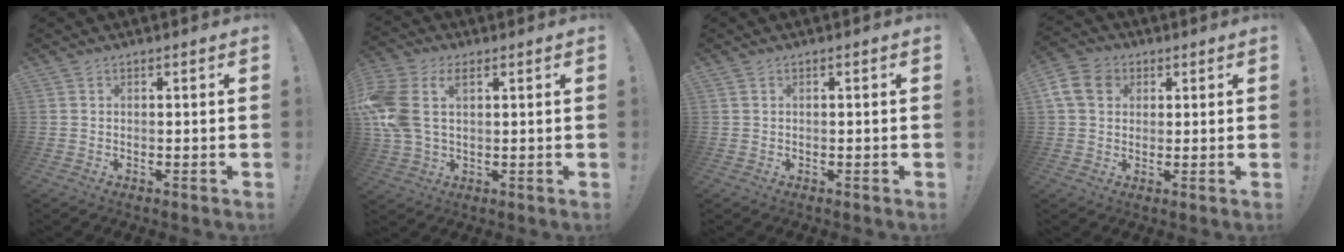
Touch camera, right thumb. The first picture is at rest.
{"total": 12.0, "force": [3.5, 7.5, 8.7], "torque": [-0.197, -0.005, 0.065]}
{"total": 0.0}
{"total": 9.7, "force": [3.0, 7.7, 5.1], "torque": [-0.105, 0.003, 0.063]}